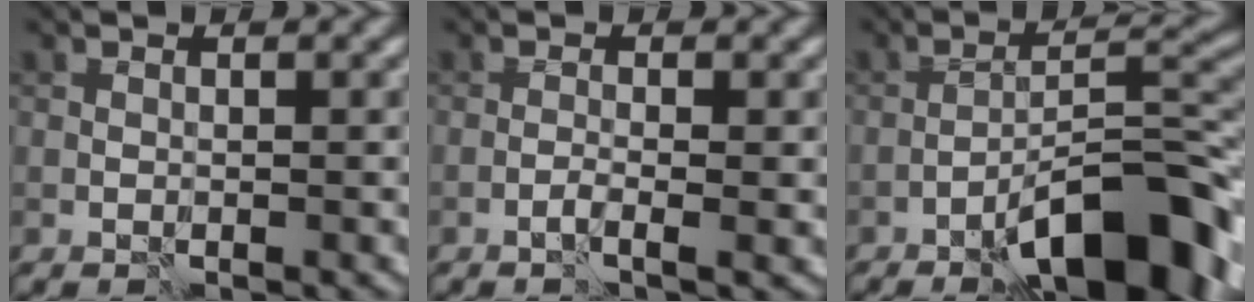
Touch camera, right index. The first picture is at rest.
{"total": 1.3, "force": [-0.5, 0.2, 1.2], "torque": [-0.022, 0.004, -0.015]}
{"total": 10.0, "force": [-6.3, 2.7, 7.3], "torque": [-0.100, 0.025, -0.104]}